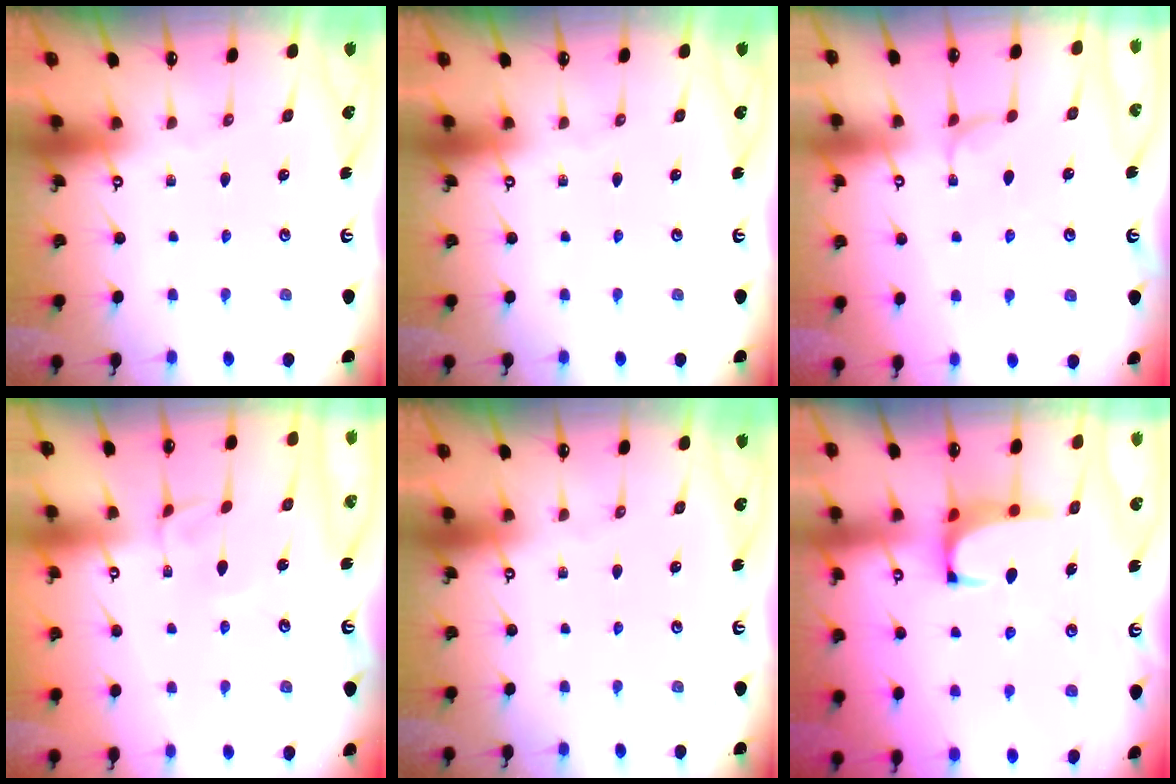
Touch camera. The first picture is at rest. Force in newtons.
{"total": 0.0}
{"total": 2.8, "press": 2.8, "slide": 0.2}
{"total": 3.9, "press": 3.9, "slide": 0.2}
{"total": 0.0}
{"total": 1.4, "press": 1.3, "slide": 0.5}